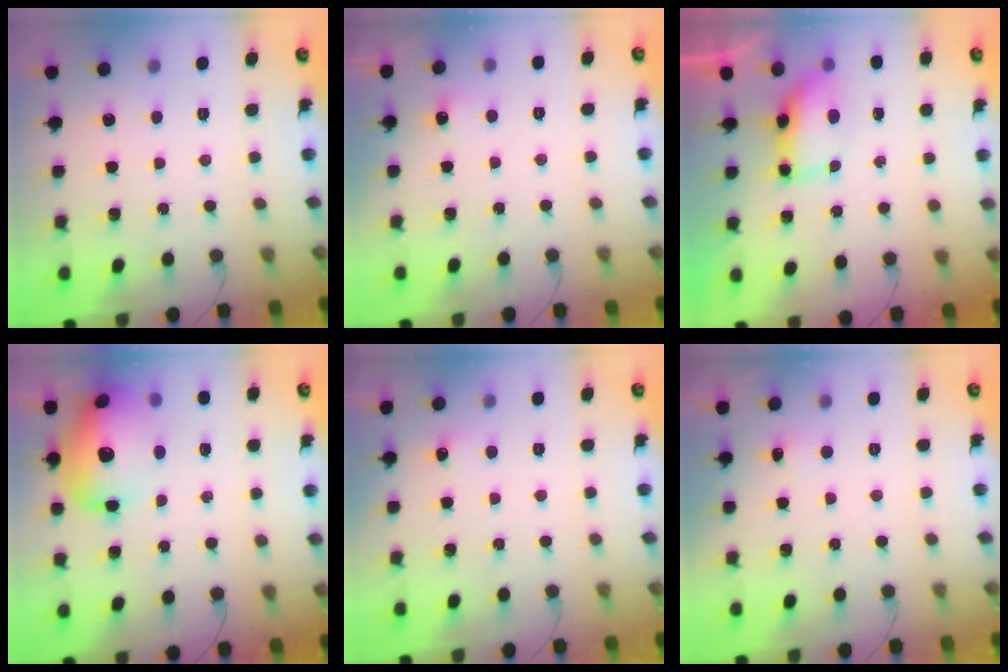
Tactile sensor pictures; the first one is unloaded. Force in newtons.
{"total": 4.4, "press": 4.3, "slide": 1.2}
{"total": 6.9, "press": 6.9, "slide": 0.9}
{"total": 19.7, "press": 18.4, "slide": 7.2}
{"total": 3.8, "press": 3.6, "slide": 1.1}
{"total": 3.8, "press": 3.6, "slide": 1.2}